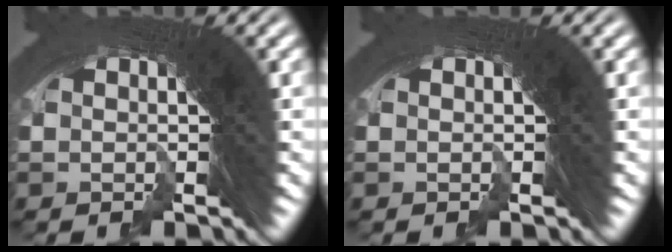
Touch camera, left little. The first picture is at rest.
{"total": 0.0}